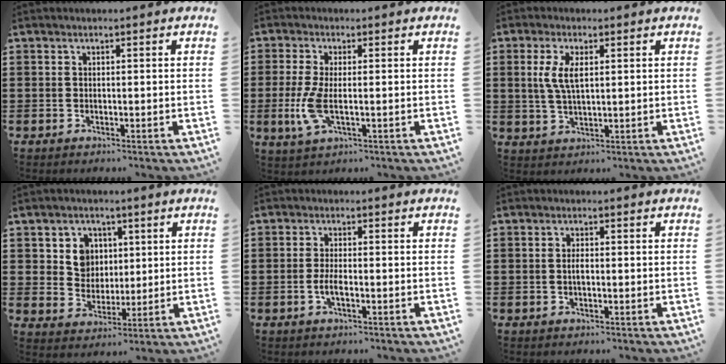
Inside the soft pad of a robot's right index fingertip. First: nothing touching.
{"total": 5.4, "force": [-1.0, 1.8, 5.0], "torque": [-0.124, -0.014, -0.024]}
{"total": 5.0, "force": [1.2, 2.0, 4.4], "torque": [-0.100, 0.005, 0.017]}
{"total": 5.8, "force": [1.7, 5.3, 1.8], "torque": [-0.055, 0.014, 0.029]}
{"total": 2.5, "force": [-0.9, 0.6, 2.3], "torque": [-0.049, -0.002, -0.018]}
{"total": 1.5, "force": [-0.2, 0.5, 1.4], "torque": [-0.027, 0.000, -0.004]}